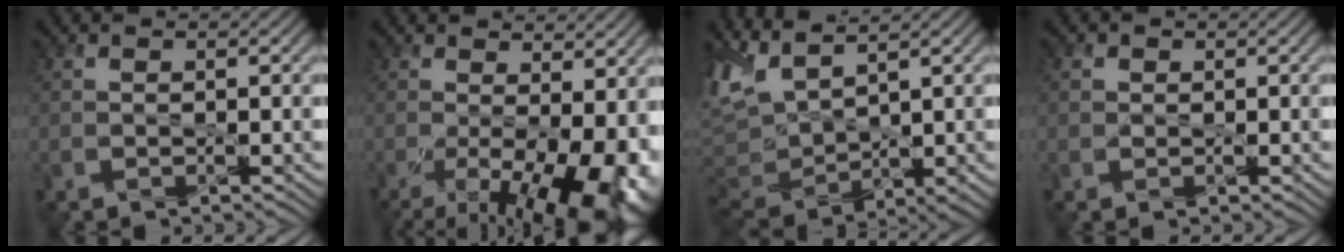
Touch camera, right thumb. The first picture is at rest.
{"total": 14.0, "force": [-3.7, 5.9, 12.1], "torque": [-0.184, -0.034, -0.029]}
{"total": 8.6, "force": [4.8, 3.8, 6.1], "torque": [-0.178, 0.008, 0.095]}
{"total": 1.1, "force": [0.3, 1.0, 0.2], "torque": [-0.002, 0.000, 0.002]}